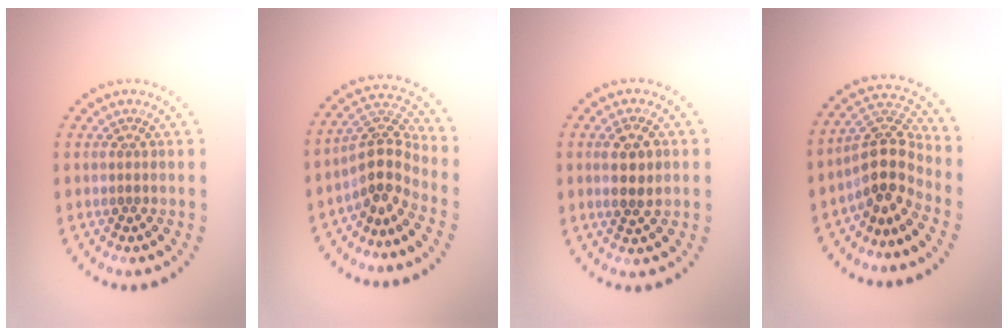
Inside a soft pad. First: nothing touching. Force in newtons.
{"total": 3.7, "press": 2.9, "slide": 2.4}
{"total": 2.8, "press": 2.8, "slide": 0.6}
{"total": 4.4, "press": 3.7, "slide": 2.3}